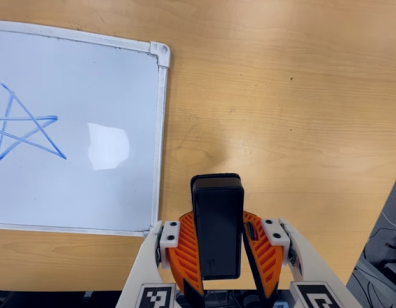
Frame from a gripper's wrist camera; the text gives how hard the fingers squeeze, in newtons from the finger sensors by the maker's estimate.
{"total": 9.1, "left": 7.7, "right": 10.5}